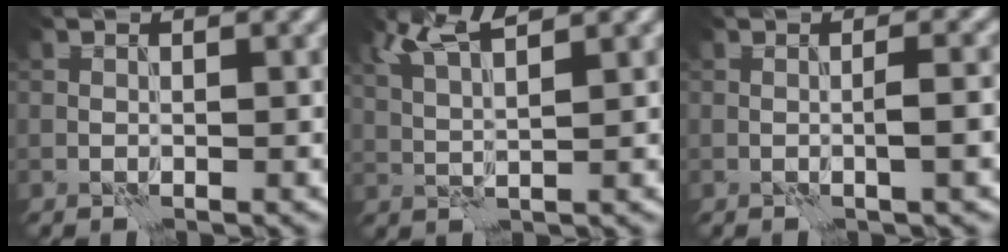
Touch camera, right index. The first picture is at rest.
{"total": 4.3, "force": [2.8, 0.7, 3.3], "torque": [-0.072, 0.010, 0.054]}
{"total": 2.0, "force": [-0.4, 0.0, 1.9], "torque": [-0.033, 0.006, -0.008]}